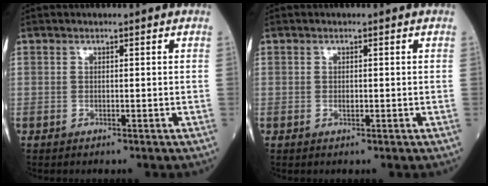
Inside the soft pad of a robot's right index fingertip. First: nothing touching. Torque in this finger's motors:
{"motor_torque": [-0.14, 0.06, -0.06, 0.00]}